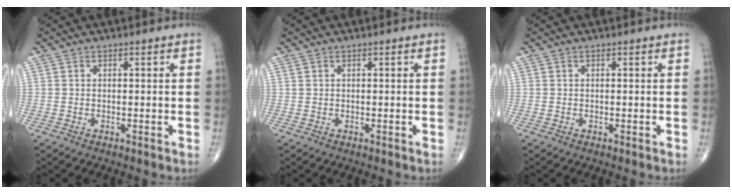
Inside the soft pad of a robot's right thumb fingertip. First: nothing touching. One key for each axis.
{"total": 0.0}
{"total": 0.0}